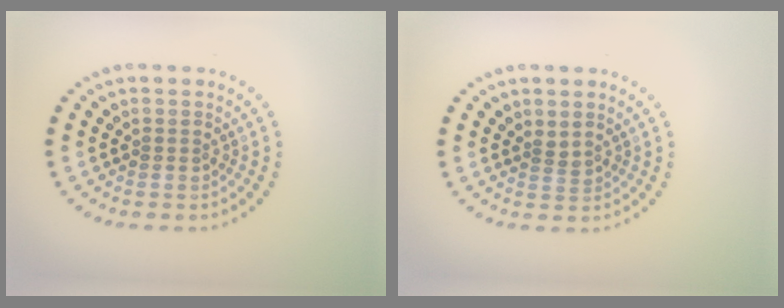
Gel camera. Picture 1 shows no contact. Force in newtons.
{"total": 0.9, "press": 0.5, "slide": 0.7}